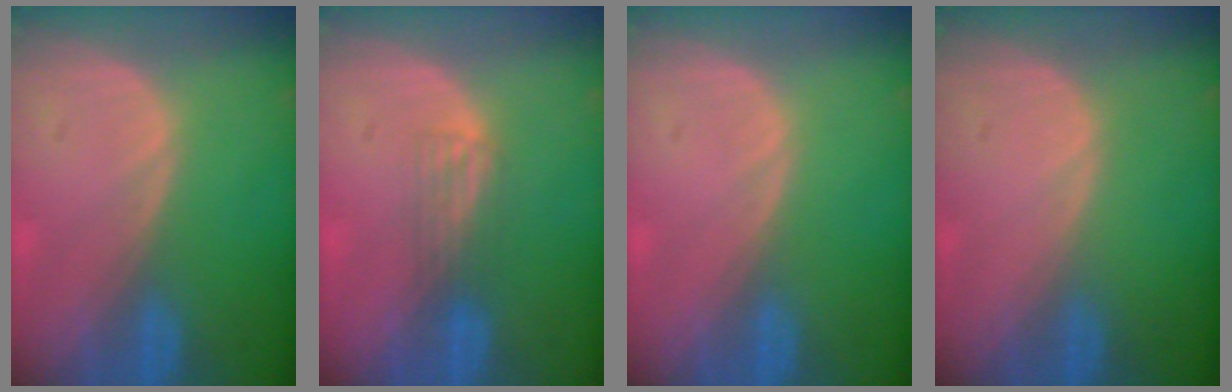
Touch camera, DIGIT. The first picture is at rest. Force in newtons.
{"total": 2.5, "press": 2.2, "slide": 1.3}
{"total": 0.0}
{"total": 0.0}